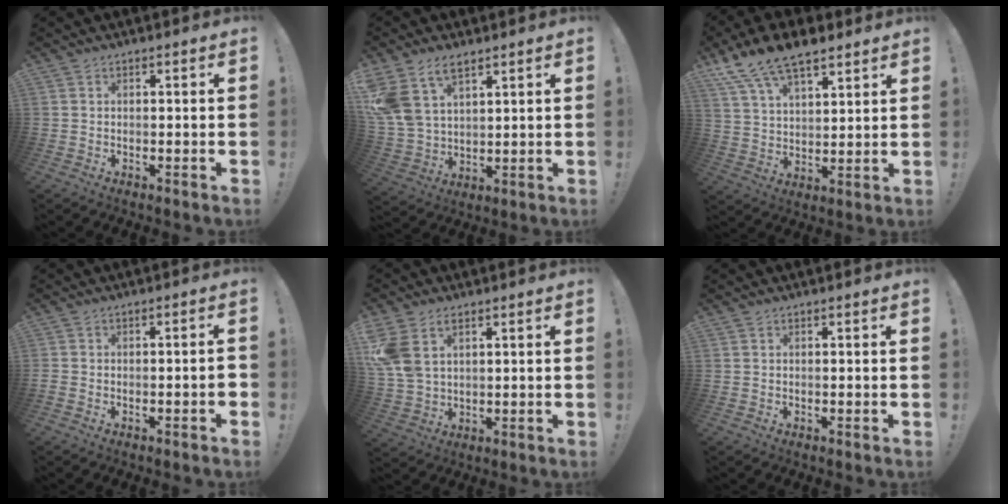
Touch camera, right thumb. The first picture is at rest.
{"total": 12.1, "force": [7.5, 7.2, 6.2], "torque": [-0.135, -0.035, 0.149]}
{"total": 12.4, "force": [9.3, 5.1, 6.3], "torque": [-0.115, -0.053, 0.173]}
{"total": 3.0, "force": [-1.4, 0.5, 2.6], "torque": [-0.039, 0.002, -0.020]}
{"total": 8.8, "force": [4.2, 5.5, 5.5], "torque": [-0.105, -0.015, 0.083]}
{"total": 0.0}